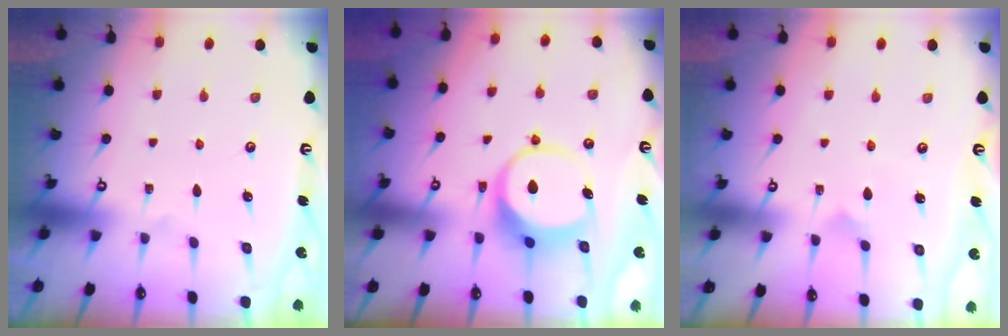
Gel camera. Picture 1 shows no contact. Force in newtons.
{"total": 7.1, "press": 7.1, "slide": 0.9}
{"total": 5.5, "press": 5.4, "slide": 0.5}